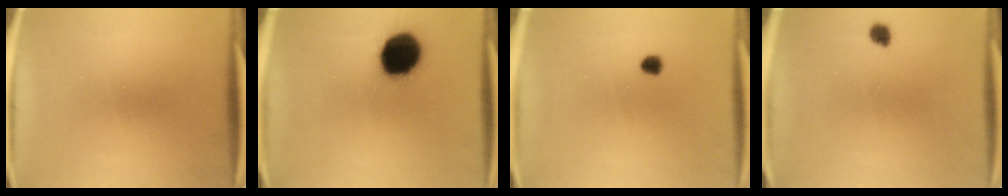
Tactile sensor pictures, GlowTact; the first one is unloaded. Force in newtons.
{"total": 16.9}
{"total": 2.3}
{"total": 1.8}